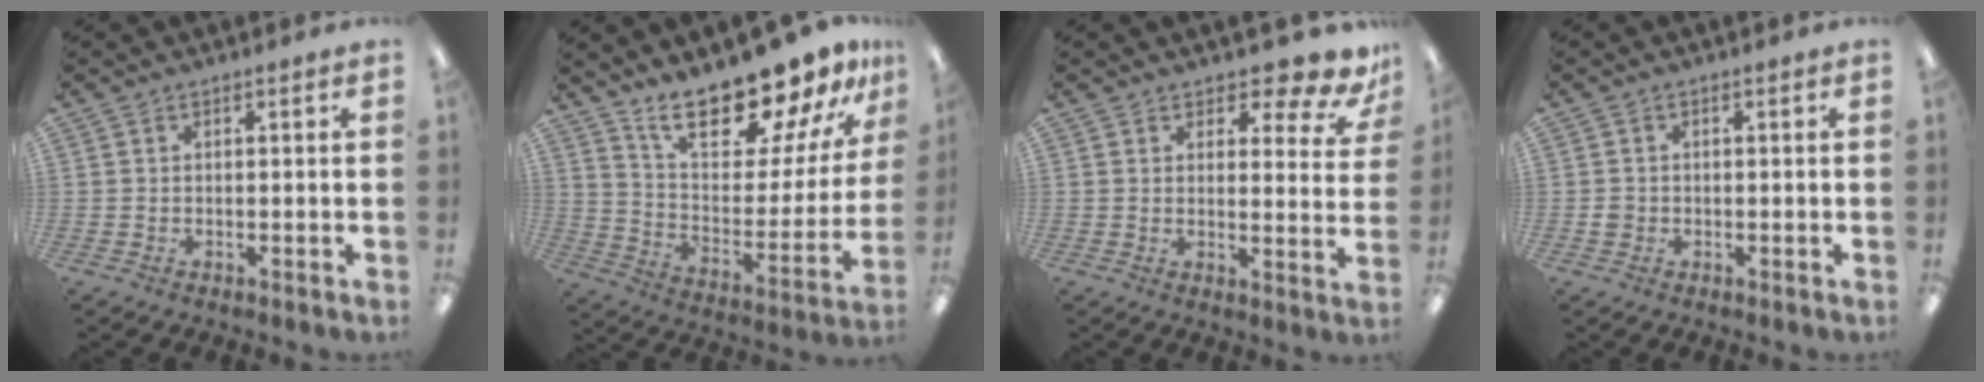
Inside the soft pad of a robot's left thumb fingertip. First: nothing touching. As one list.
[{"total": 21.0, "force": [17.9, 5.8, 9.3], "torque": [-0.151, -0.130, 0.307]}, {"total": 7.5, "force": [6.2, 2.4, 3.4], "torque": [-0.030, -0.050, 0.104]}, {"total": 1.5, "force": [-0.1, 1.4, 0.4], "torque": [0.000, 0.002, -0.006]}]